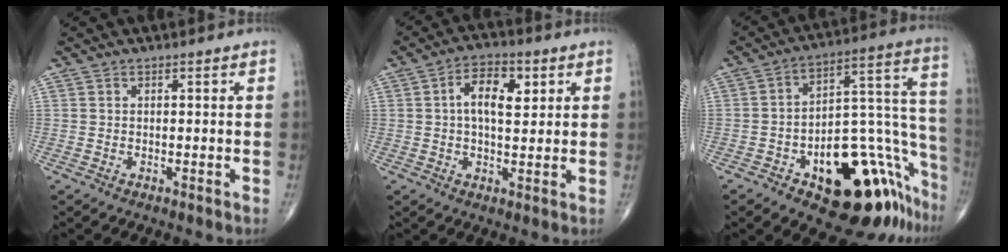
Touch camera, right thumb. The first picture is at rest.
{"total": 8.3, "force": [2.0, 4.3, 6.8], "torque": [-0.094, 0.005, 0.028]}
{"total": 25.9, "force": [-13.2, 11.2, 19.2], "torque": [-0.156, 0.112, -0.181]}